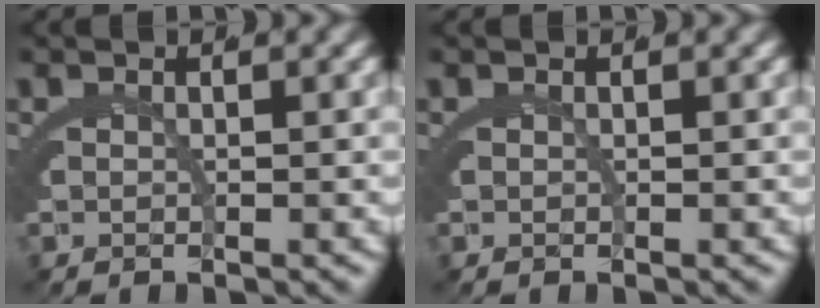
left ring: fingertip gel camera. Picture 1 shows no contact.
{"total": 0.0}